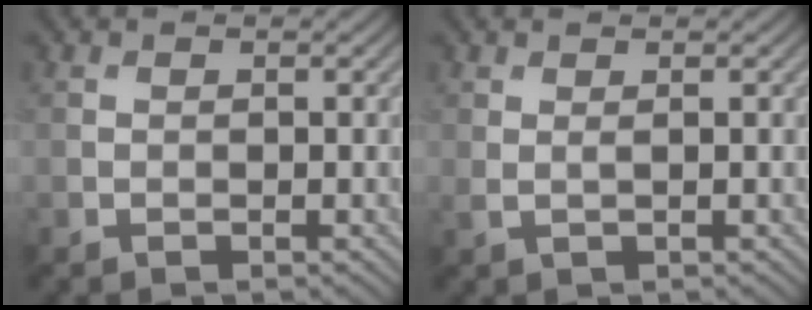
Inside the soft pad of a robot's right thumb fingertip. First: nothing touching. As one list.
[{"total": 1.0, "force": [0.5, 0.1, 0.9], "torque": [-0.022, 0.002, 0.010]}]